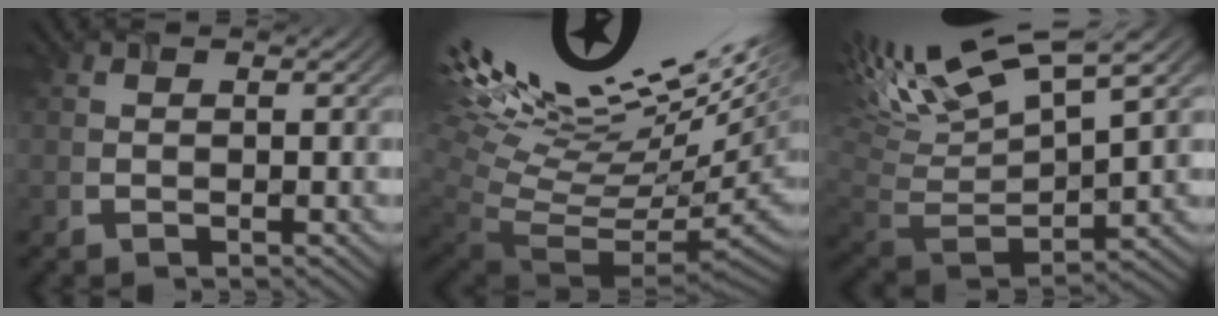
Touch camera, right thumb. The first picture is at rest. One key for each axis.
{"total": 16.6, "fx": 6.4, "fy": 5.2, "fz": 14.4, "tx": -0.216, "ty": 0.041, "tz": 0.132}
{"total": 13.5, "fx": 6.6, "fy": 4.7, "fz": 10.8, "tx": -0.241, "ty": 0.016, "tz": 0.114}